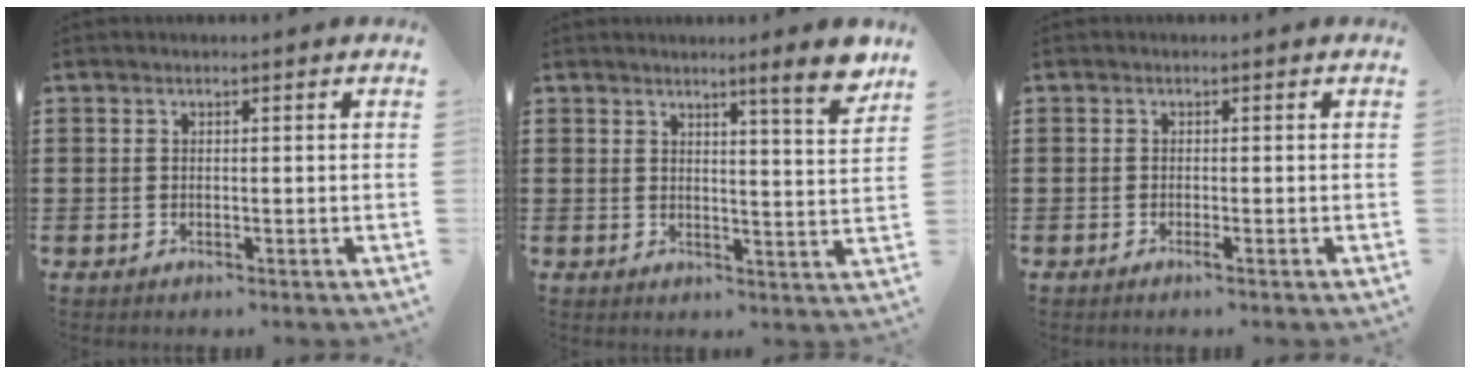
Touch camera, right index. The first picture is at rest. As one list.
[{"total": 6.2, "force": [4.8, -0.3, 3.9], "torque": [-0.058, -0.024, 0.075]}, {"total": 0.8, "force": [-0.5, -0.1, 0.7], "torque": [-0.012, -0.003, -0.009]}]